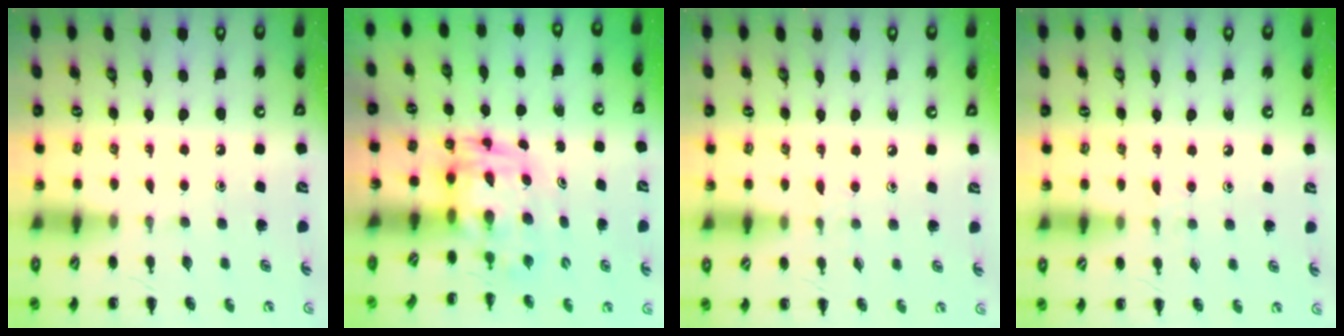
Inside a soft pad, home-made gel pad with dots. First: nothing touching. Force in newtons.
{"total": 3.0, "press": 3.0, "slide": 0.6}
{"total": 3.0, "press": 2.7, "slide": 1.2}
{"total": 4.4, "press": 4.0, "slide": 1.8}